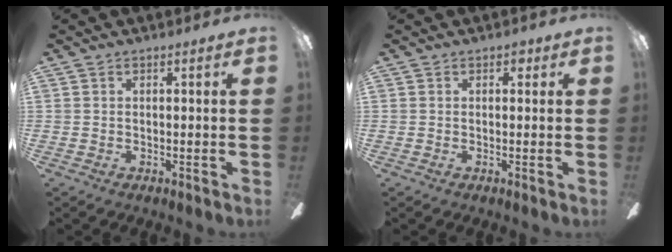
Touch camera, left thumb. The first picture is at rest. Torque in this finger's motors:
{"motor_torque": [0.03, 0.04, -0.01, 0.01, 0.00]}